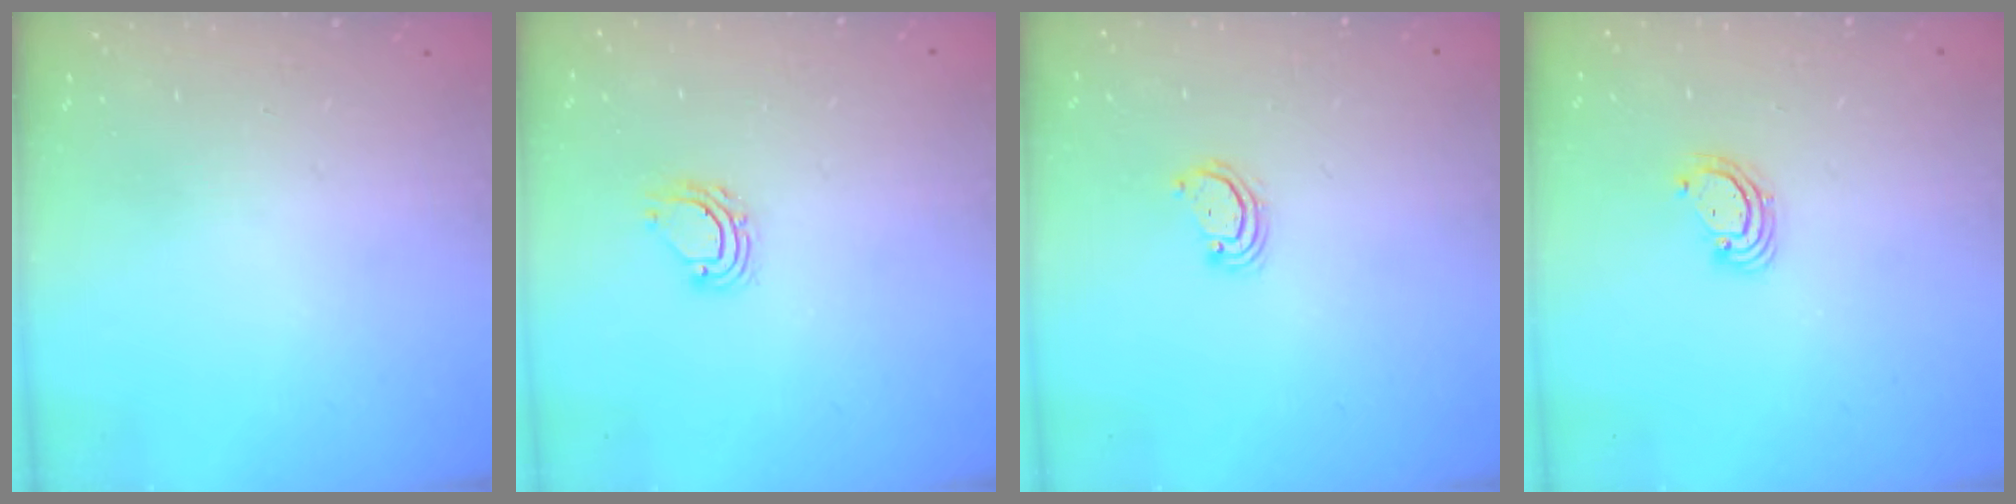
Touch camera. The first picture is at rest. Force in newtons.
{"total": 4.0, "press": 4.0, "slide": 0.2}
{"total": 2.8, "press": 2.8, "slide": 0.2}
{"total": 3.5, "press": 3.5, "slide": 0.2}